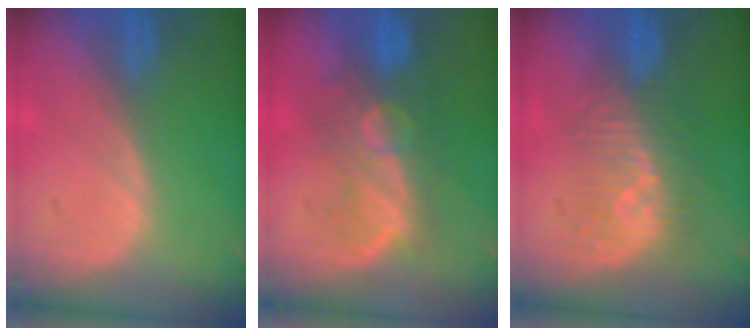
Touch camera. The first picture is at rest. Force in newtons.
{"total": 9.6, "press": 8.5, "slide": 4.6}
{"total": 8.2, "press": 7.4, "slide": 3.5}